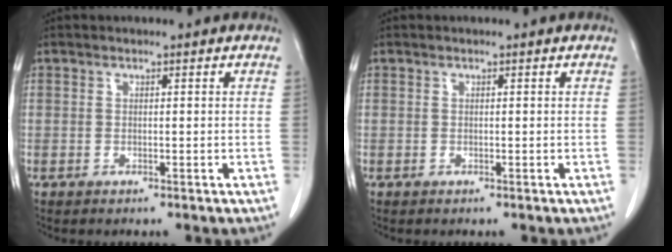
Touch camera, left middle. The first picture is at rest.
{"total": 0.0}